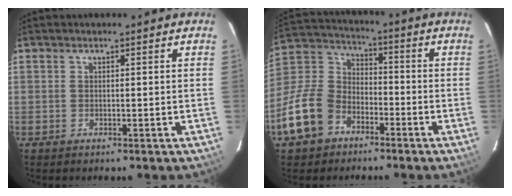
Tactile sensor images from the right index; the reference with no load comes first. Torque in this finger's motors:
{"motor_torque": [0.43, -0.76, -0.23, -0.21]}